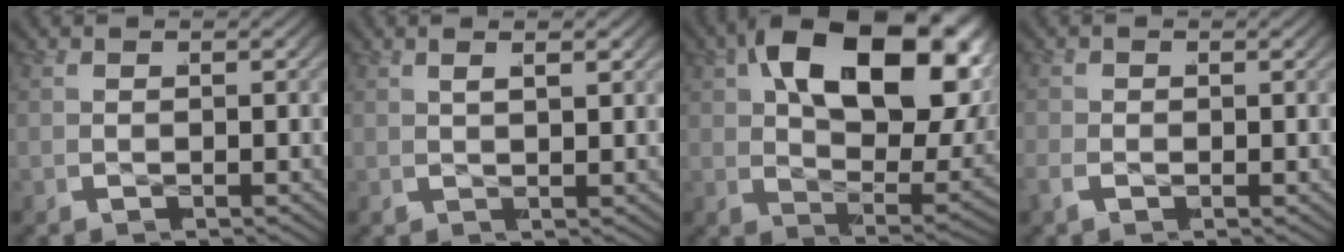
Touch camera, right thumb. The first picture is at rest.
{"total": 1.7, "force": [1.0, -1.3, 0.2], "torque": [0.006, 0.018, 0.017]}
{"total": 14.7, "force": [4.3, 7.4, 12.0], "torque": [-0.188, -0.002, 0.066]}
{"total": 0.0}